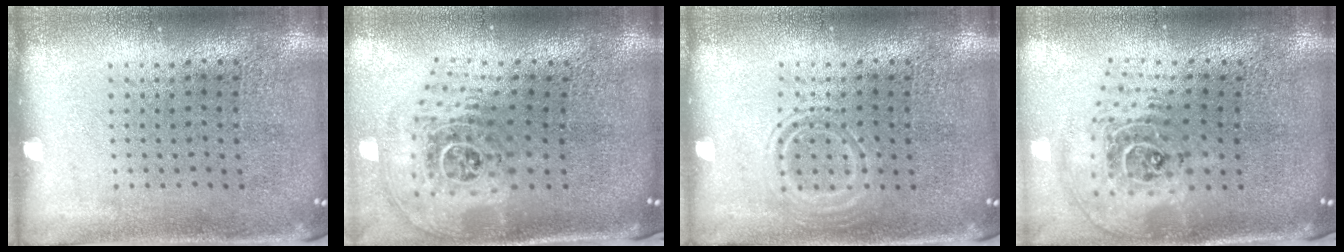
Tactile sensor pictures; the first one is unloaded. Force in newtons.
{"total": 2.6, "press": 1.8, "slide": 1.9}
{"total": 1.9, "press": 1.9, "slide": 0.3}
{"total": 2.5, "press": 1.7, "slide": 1.8}